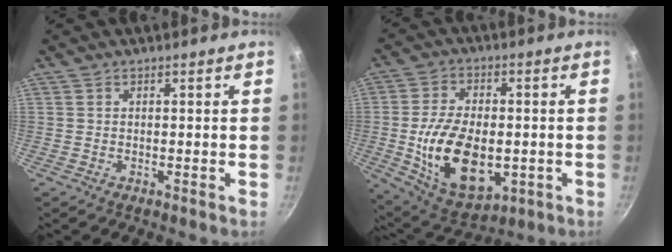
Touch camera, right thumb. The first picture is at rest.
{"total": 17.4, "force": [-2.8, 10.1, 13.9], "torque": [-0.227, -0.001, -0.026]}